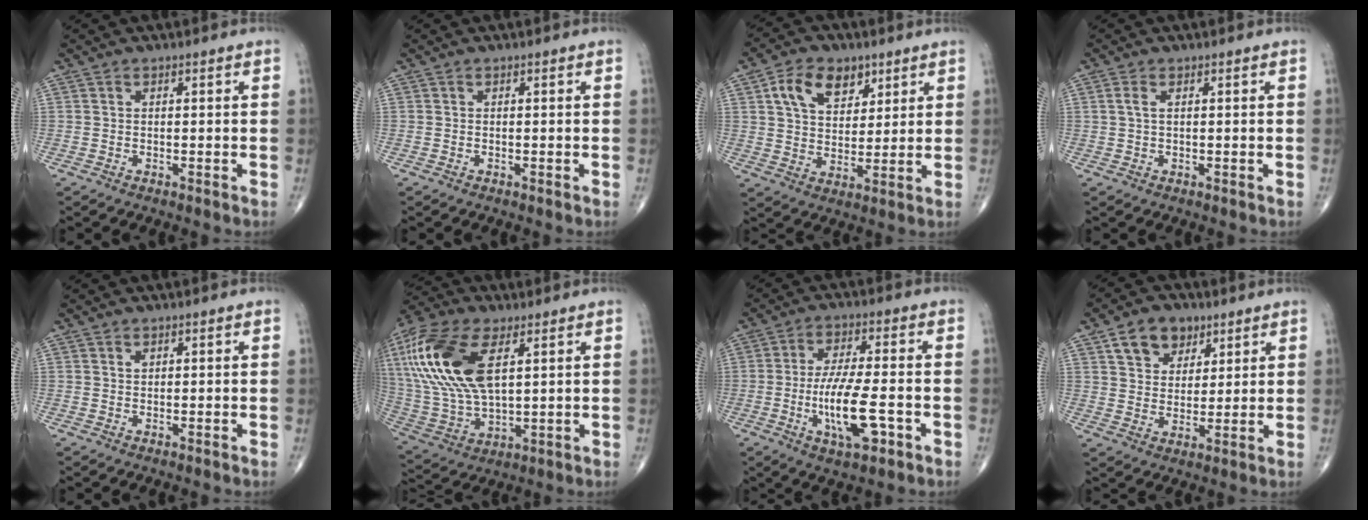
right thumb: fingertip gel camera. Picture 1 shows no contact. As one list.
[{"total": 0.0}, {"total": 10.5, "force": [5.0, 6.9, 6.1], "torque": [-0.077, -0.016, 0.088]}, {"total": 1.9, "force": [0.6, 0.8, 1.5], "torque": [-0.040, 0.008, 0.016]}, {"total": 0.7, "force": [0.4, 0.5, 0.4], "torque": [-0.002, -0.001, 0.007]}, {"total": 22.7, "force": [7.1, 11.3, 18.4], "torque": [-0.397, -0.009, 0.135]}, {"total": 11.7, "force": [-3.4, 3.5, 10.6], "torque": [-0.198, 0.007, -0.057]}, {"total": 9.1, "force": [4.9, 6.4, 4.2], "torque": [-0.039, -0.020, 0.083]}]